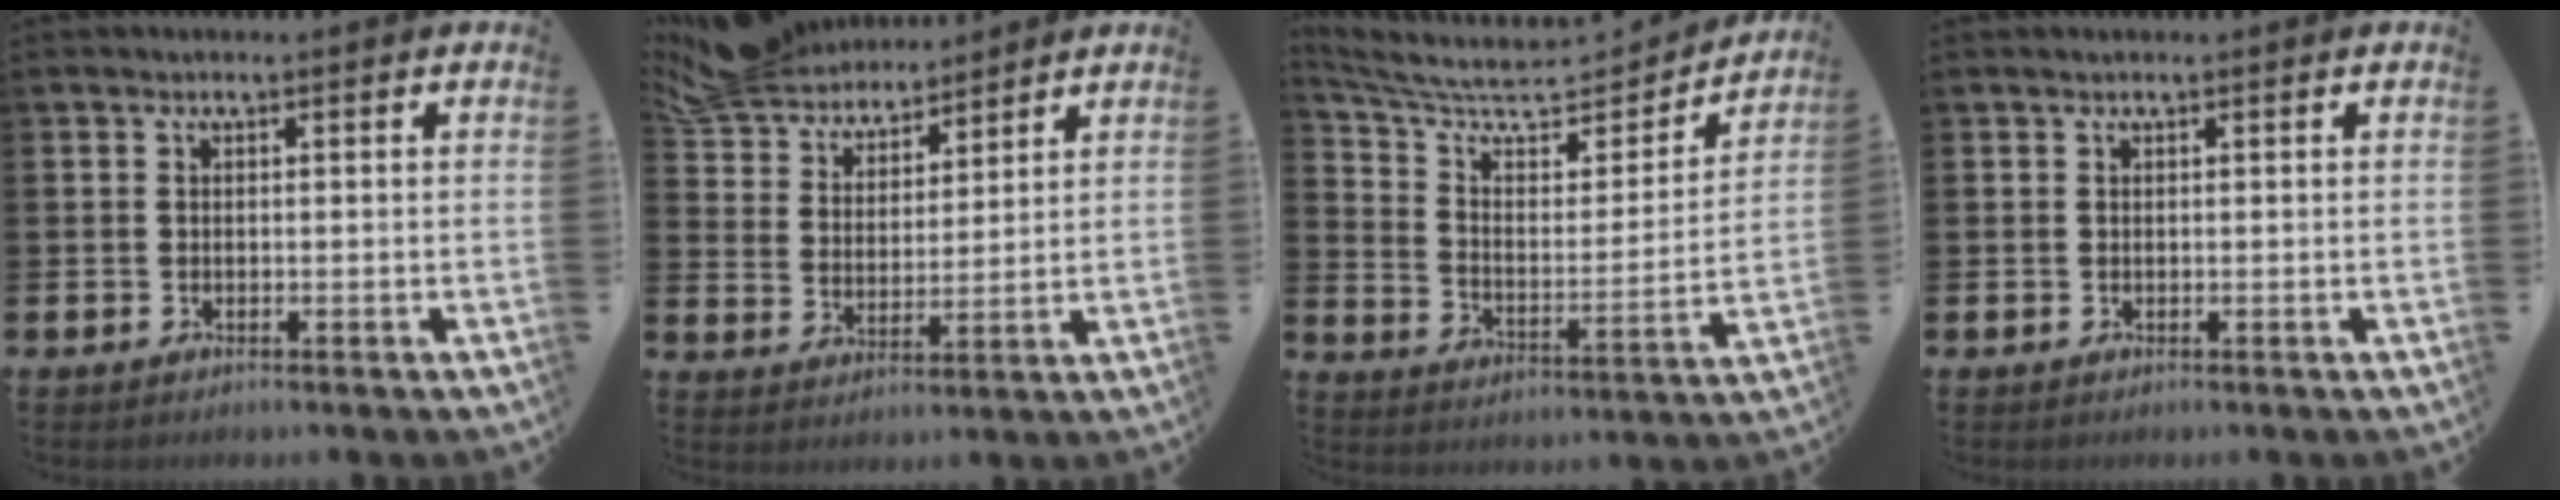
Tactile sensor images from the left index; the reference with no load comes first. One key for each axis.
{"total": 7.1, "fx": 6.8, "fy": 2.1, "fz": 0.4, "tx": -0.047, "ty": -0.038, "tz": 0.124}
{"total": 7.6, "fx": 6.4, "fy": 2.8, "fz": 3.1, "tx": -0.087, "ty": -0.052, "tz": 0.103}
{"total": 0.0}